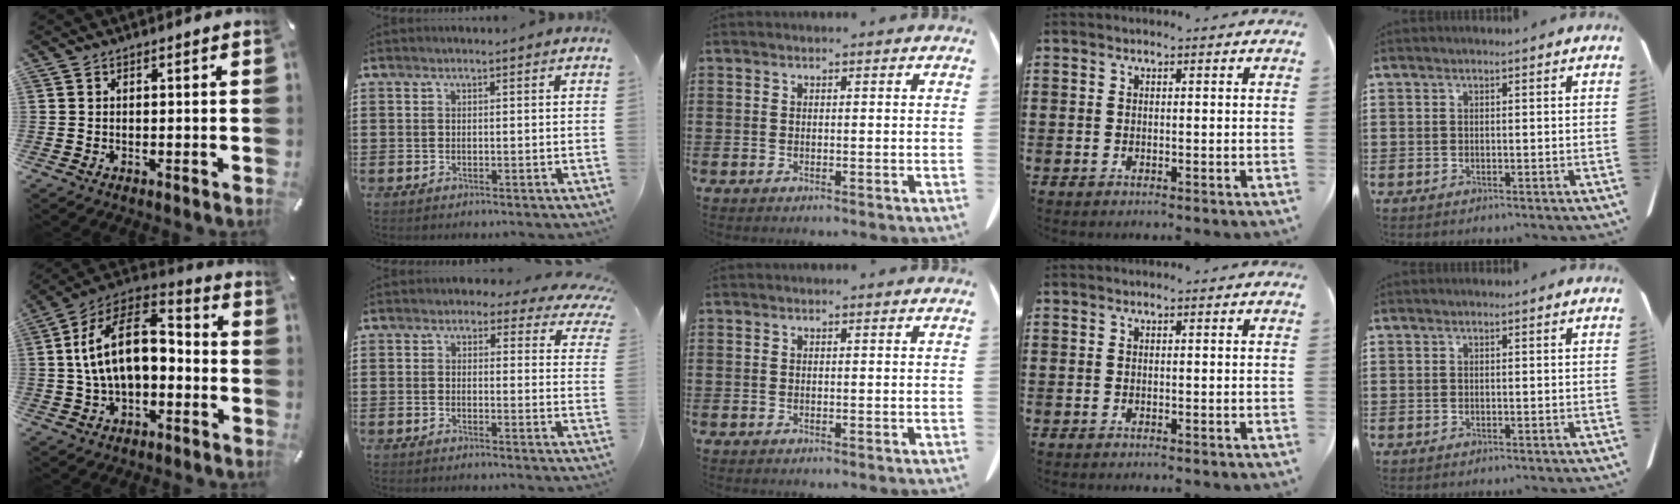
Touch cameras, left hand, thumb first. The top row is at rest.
{"thumb": {"total": 15.9, "force": [0.6, 10.0, 12.3], "torque": [-0.245, 0.009, 0.006]}, "index": {"total": 2.9, "force": [2.3, 1.3, 1.2], "torque": [-0.022, -0.010, 0.038]}}